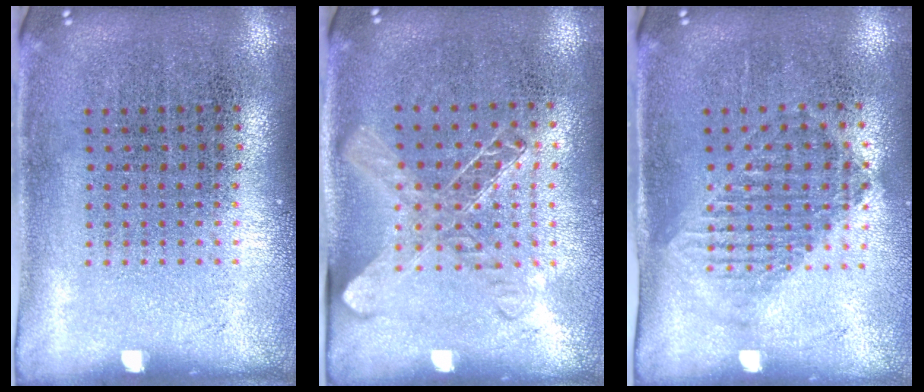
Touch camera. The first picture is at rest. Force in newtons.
{"total": 1.3, "press": 1.2, "slide": 0.7}
{"total": 1.3, "press": 1.1, "slide": 0.6}